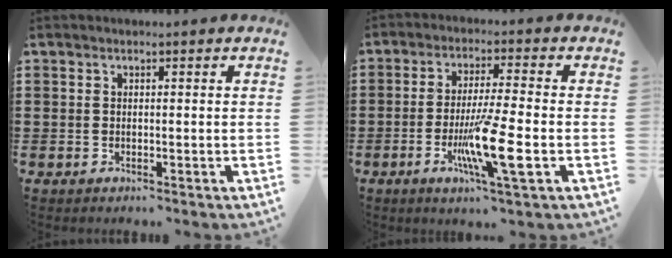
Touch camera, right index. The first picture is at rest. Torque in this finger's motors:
{"motor_torque": [2.14, 0.00, 0.80, 0.21]}